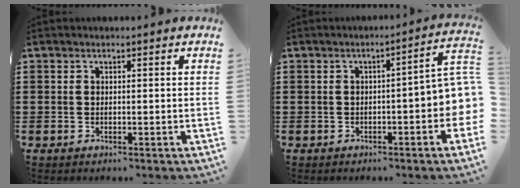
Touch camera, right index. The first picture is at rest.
{"total": 5.2, "force": [-1.1, 1.2, 4.9], "torque": [-0.069, -0.009, -0.024]}